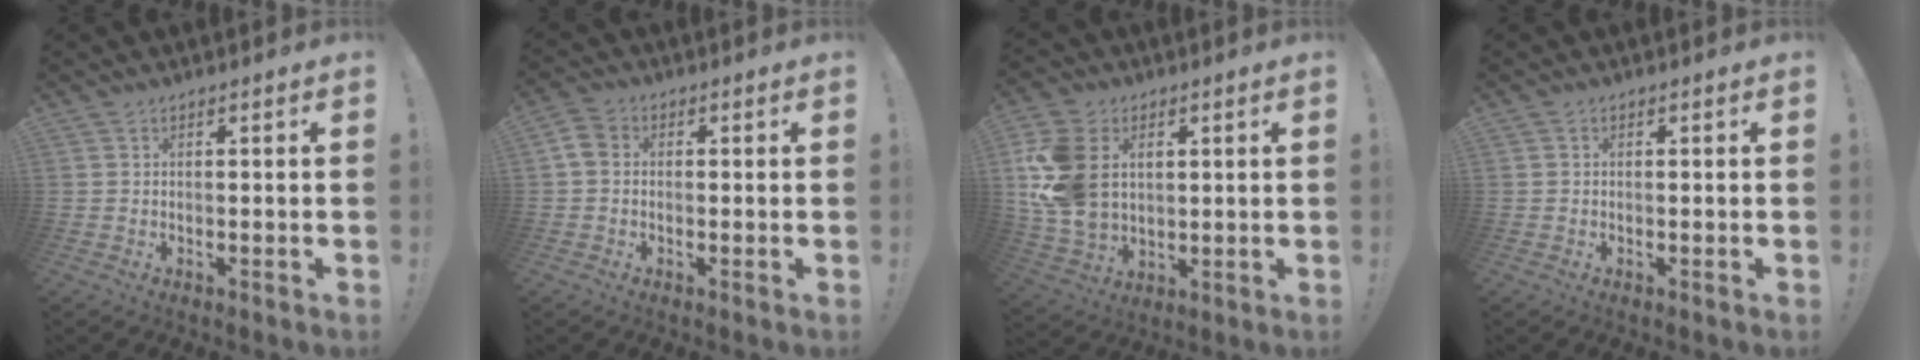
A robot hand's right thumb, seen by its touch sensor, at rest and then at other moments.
{"total": 4.2, "force": [-0.1, 3.3, 2.6], "torque": [-0.050, 0.011, 0.002]}
{"total": 17.6, "force": [3.5, 13.3, 11.0], "torque": [-0.222, -0.015, 0.068]}
{"total": 0.0}